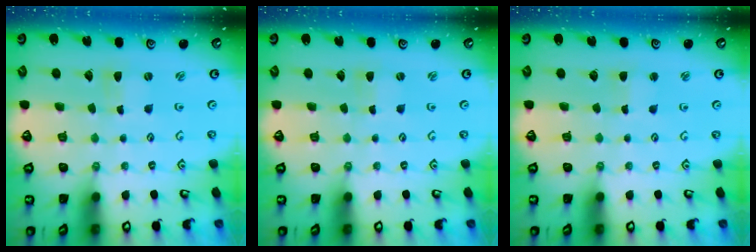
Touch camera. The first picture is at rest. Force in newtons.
{"total": 1.5, "press": 1.4, "slide": 0.2}
{"total": 2.3, "press": 2.3, "slide": 0.4}